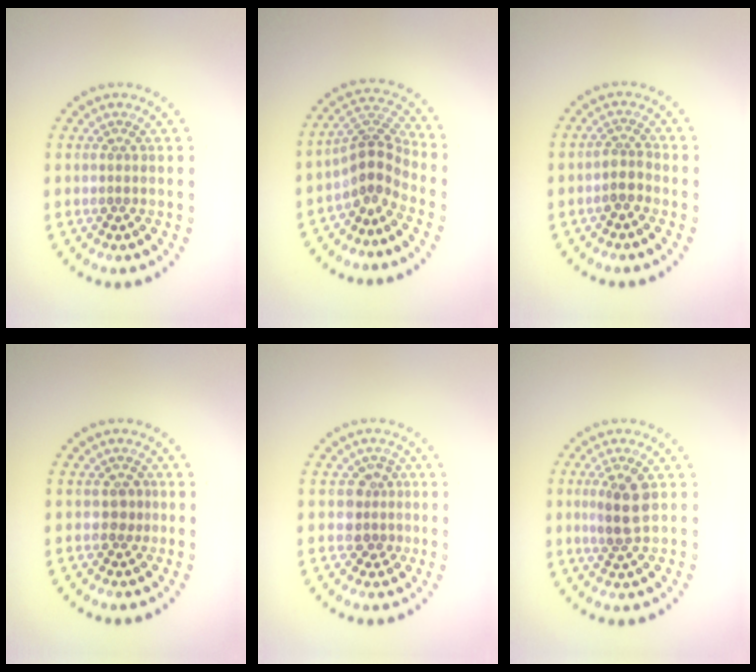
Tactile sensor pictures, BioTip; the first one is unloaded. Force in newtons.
{"total": 3.4, "press": 2.5, "slide": 2.3}
{"total": 1.8, "press": 1.4, "slide": 1.1}
{"total": 1.4, "press": 1.2, "slide": 0.6}
{"total": 2.4, "press": 1.9, "slide": 1.4}
{"total": 3.4, "press": 3.2, "slide": 1.0}